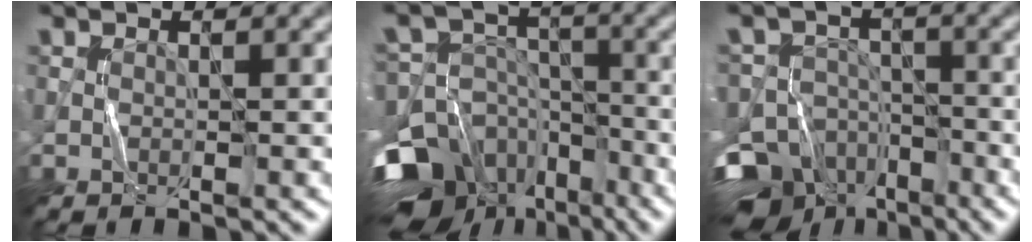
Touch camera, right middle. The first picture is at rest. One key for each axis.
{"total": 14.4, "fx": -8.5, "fy": 10.0, "fz": 6.0, "tx": -0.146, "ty": -0.011, "tz": -0.139}
{"total": 12.0, "fx": -8.0, "fy": 8.0, "fz": 3.9, "tx": -0.079, "ty": -0.015, "tz": -0.142}